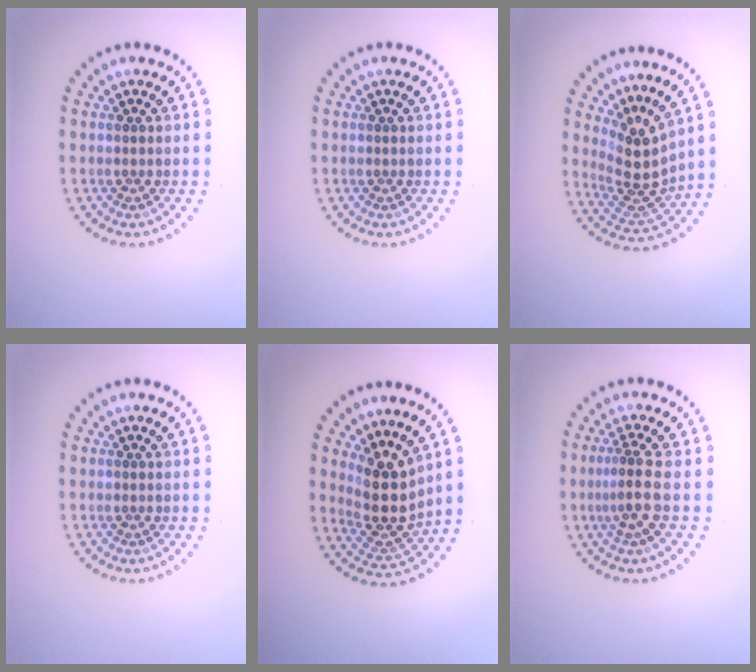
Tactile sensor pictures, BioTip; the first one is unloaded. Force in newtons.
{"total": 0.0}
{"total": 3.7, "press": 2.7, "slide": 2.6}
{"total": 0.0}
{"total": 4.4, "press": 3.5, "slide": 2.6}
{"total": 2.6, "press": 1.8, "slide": 1.8}